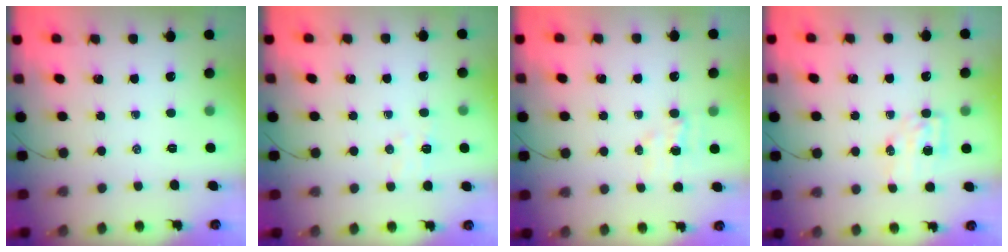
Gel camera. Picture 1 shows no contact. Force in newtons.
{"total": 5.4, "press": 5.3, "slide": 1.0}
{"total": 4.6, "press": 4.5, "slide": 1.0}
{"total": 5.4, "press": 5.4, "slide": 0.4}